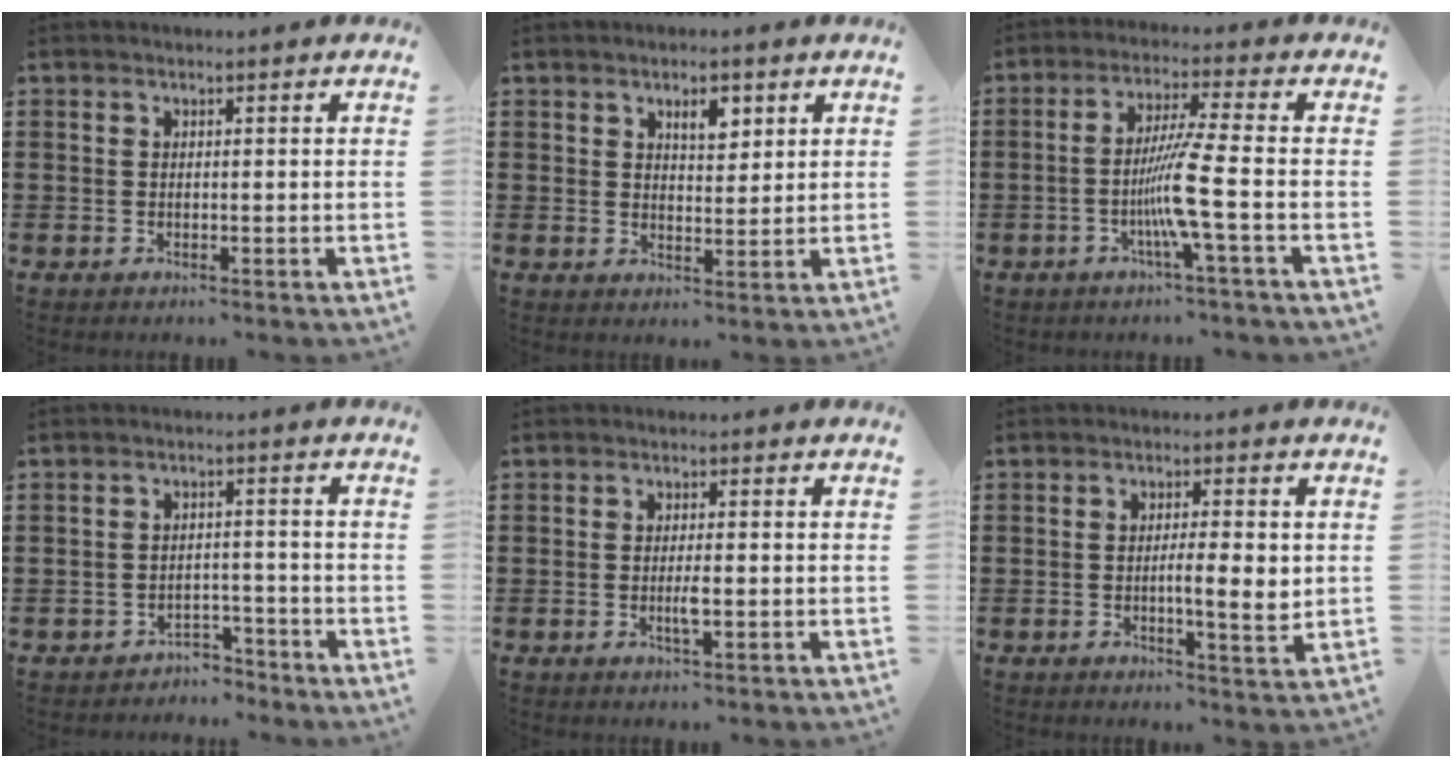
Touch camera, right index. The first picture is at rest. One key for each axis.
{"total": 3.9, "fx": 2.2, "fy": 1.7, "fz": 2.6, "tx": -0.042, "ty": 0.002, "tz": 0.035}
{"total": 7.7, "fx": -2.3, "fy": -0.9, "fz": 7.3, "tx": -0.147, "ty": -0.018, "tz": -0.051}
{"total": 2.8, "fx": -2.8, "fy": 0.7, "fz": 0.0, "tx": -0.010, "ty": 0.001, "tz": -0.058}
{"total": 2.3, "fx": -0.6, "fy": 0.2, "fz": 2.2, "tx": -0.047, "ty": -0.004, "tz": -0.013}
{"total": 5.4, "fx": -0.2, "fy": 1.0, "fz": 5.3, "tx": -0.078, "ty": -0.007, "tz": -0.009}